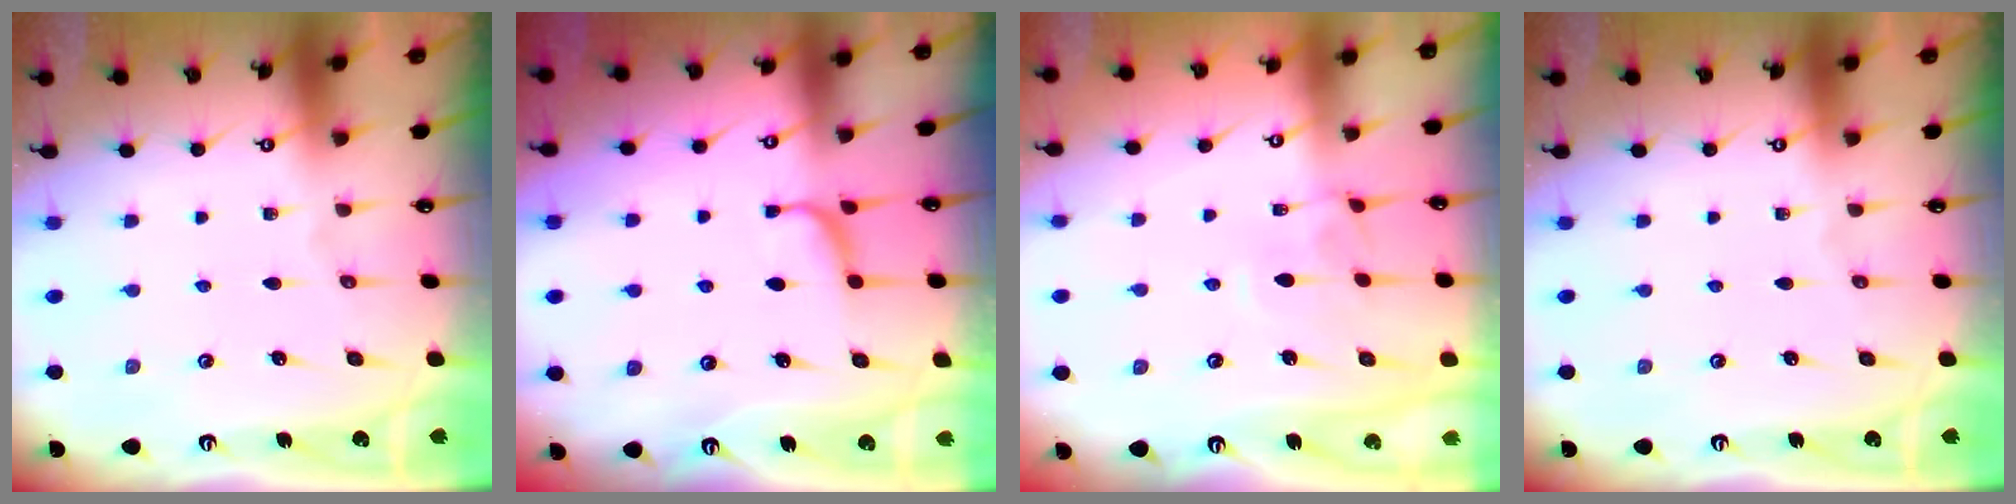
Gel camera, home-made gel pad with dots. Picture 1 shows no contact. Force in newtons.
{"total": 2.4, "press": 2.3, "slide": 0.3}
{"total": 3.4, "press": 3.4, "slide": 0.1}
{"total": 0.0}